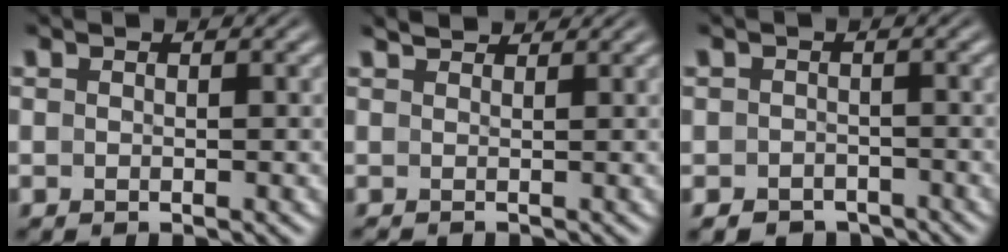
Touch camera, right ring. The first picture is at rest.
{"total": 1.1, "force": [1.0, -0.3, 0.0], "torque": [0.003, -0.009, 0.029]}
{"total": 4.3, "force": [-3.7, 2.3, 0.2], "torque": [-0.002, -0.019, -0.056]}